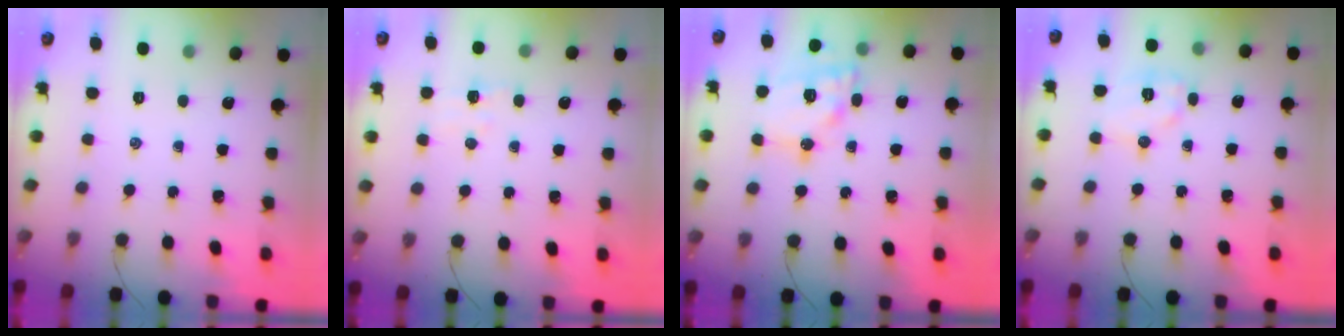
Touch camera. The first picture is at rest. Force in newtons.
{"total": 3.0, "press": 2.9, "slide": 0.7}
{"total": 15.7, "press": 15.5, "slide": 2.8}
{"total": 7.9, "press": 7.9, "slide": 0.5}